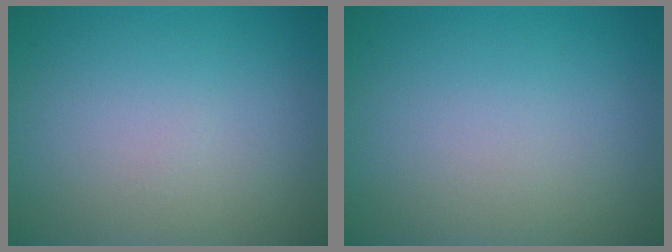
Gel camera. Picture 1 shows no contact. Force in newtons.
{"total": 0.0}